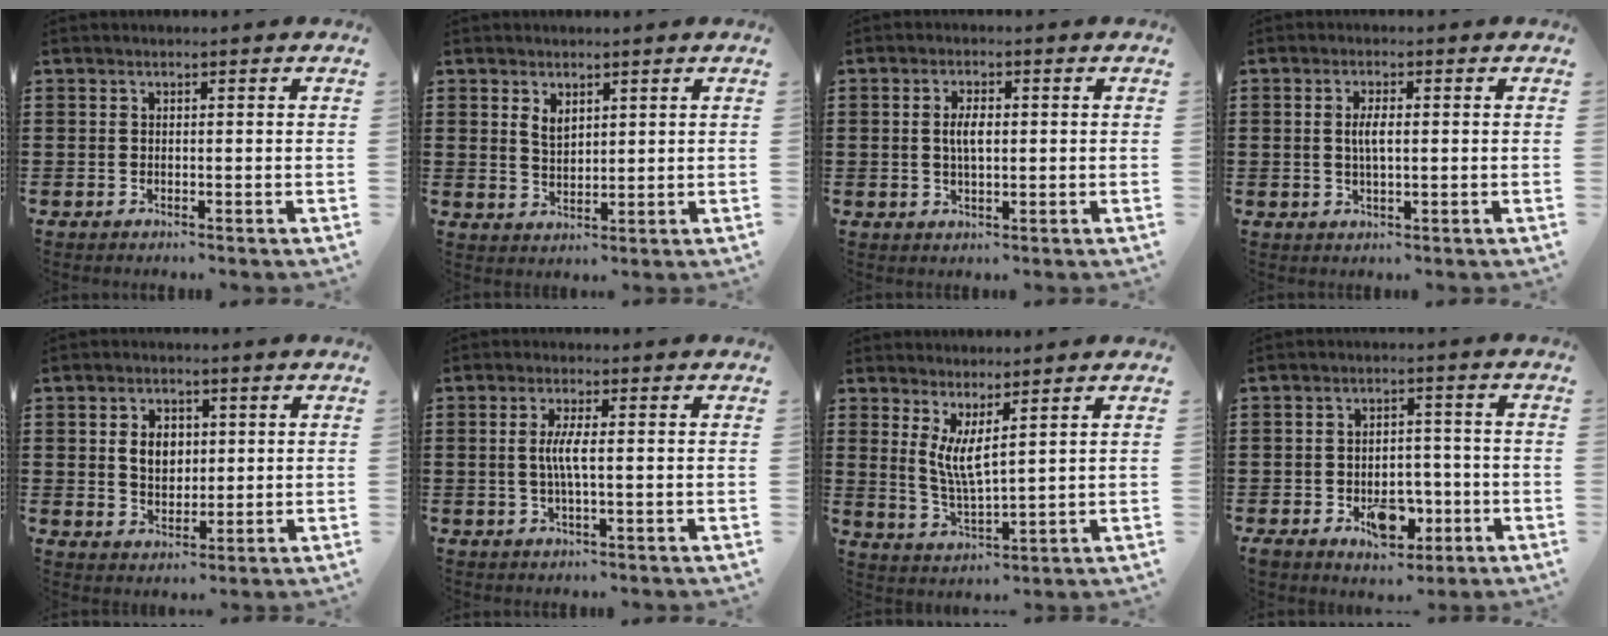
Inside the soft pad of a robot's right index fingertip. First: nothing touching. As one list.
[{"total": 2.5, "force": [1.5, 1.5, 1.3], "torque": [-0.023, 0.000, 0.027]}, {"total": 3.3, "force": [0.2, 1.3, 3.0], "torque": [-0.060, 0.003, 0.001]}, {"total": 2.9, "force": [0.1, 0.9, 2.8], "torque": [-0.054, 0.000, 0.000]}, {"total": 4.6, "force": [0.8, 3.4, 3.0], "torque": [-0.061, 0.011, 0.009]}, {"total": 3.7, "force": [-0.1, 0.4, 3.6], "torque": [-0.081, -0.008, -0.009]}, {"total": 5.1, "force": [2.2, 0.8, 4.5], "torque": [-0.095, -0.006, 0.042]}, {"total": 7.5, "force": [-3.0, 4.7, 5.0], "torque": [-0.065, 0.014, -0.050]}]